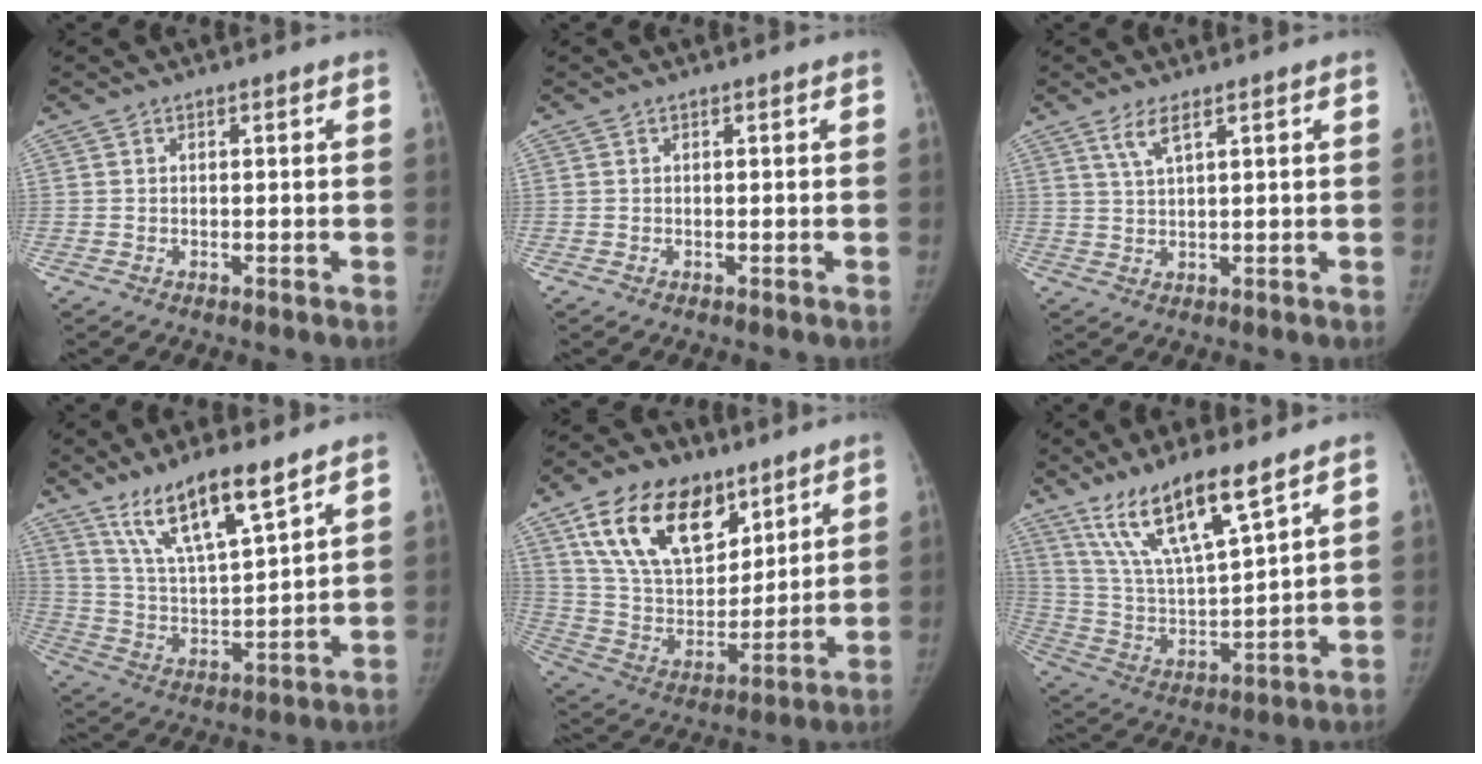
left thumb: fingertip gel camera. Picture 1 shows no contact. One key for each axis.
{"total": 0.0}
{"total": 3.4, "fx": 2.1, "fy": 0.6, "fz": 2.6, "tx": -0.060, "ty": -0.005, "tz": 0.047}
{"total": 14.4, "fx": 9.8, "fy": 3.1, "fz": 10.1, "tx": -0.172, "ty": -0.051, "tz": 0.193}
{"total": 21.7, "fx": 12.0, "fy": 12.6, "fz": 12.8, "tx": -0.191, "ty": -0.038, "tz": 0.220}
{"total": 16.0, "fx": 10.7, "fy": 3.1, "fz": 11.5, "tx": -0.207, "ty": -0.051, "tz": 0.217}